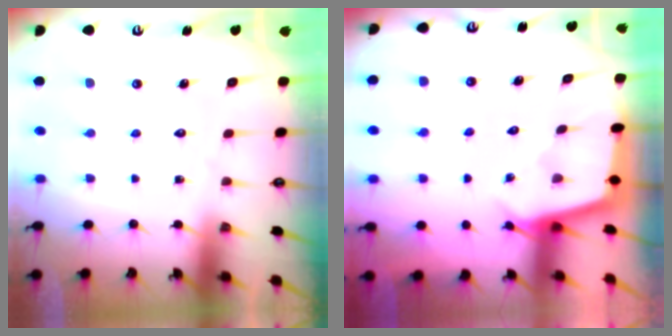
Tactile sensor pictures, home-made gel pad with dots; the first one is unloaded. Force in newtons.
{"total": 2.8, "press": 2.8, "slide": 0.3}